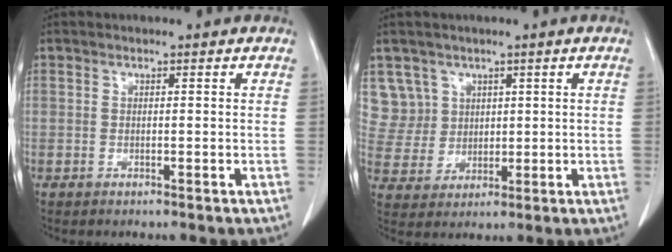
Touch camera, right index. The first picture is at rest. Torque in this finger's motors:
{"motor_torque": [-0.40, 0.47, -0.09, -0.03]}